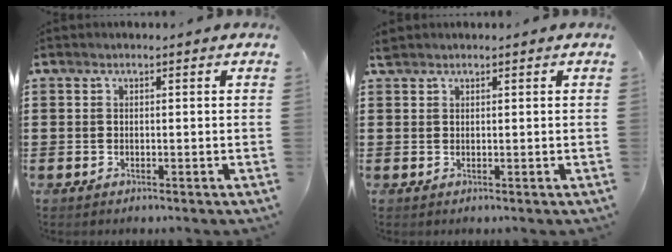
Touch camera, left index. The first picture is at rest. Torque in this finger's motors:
{"motor_torque": [0.18, -0.12, 0.00, -0.01]}